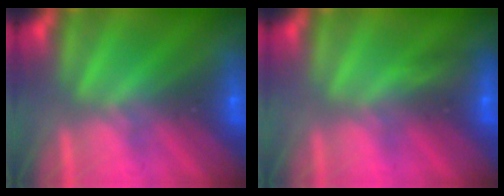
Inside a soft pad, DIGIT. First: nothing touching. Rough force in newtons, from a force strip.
{"total": 3.2}